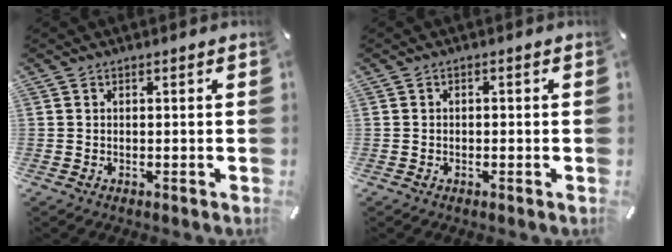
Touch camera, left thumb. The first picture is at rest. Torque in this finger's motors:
{"motor_torque": [-0.07, -0.41, 0.01, 0.10, -0.01]}